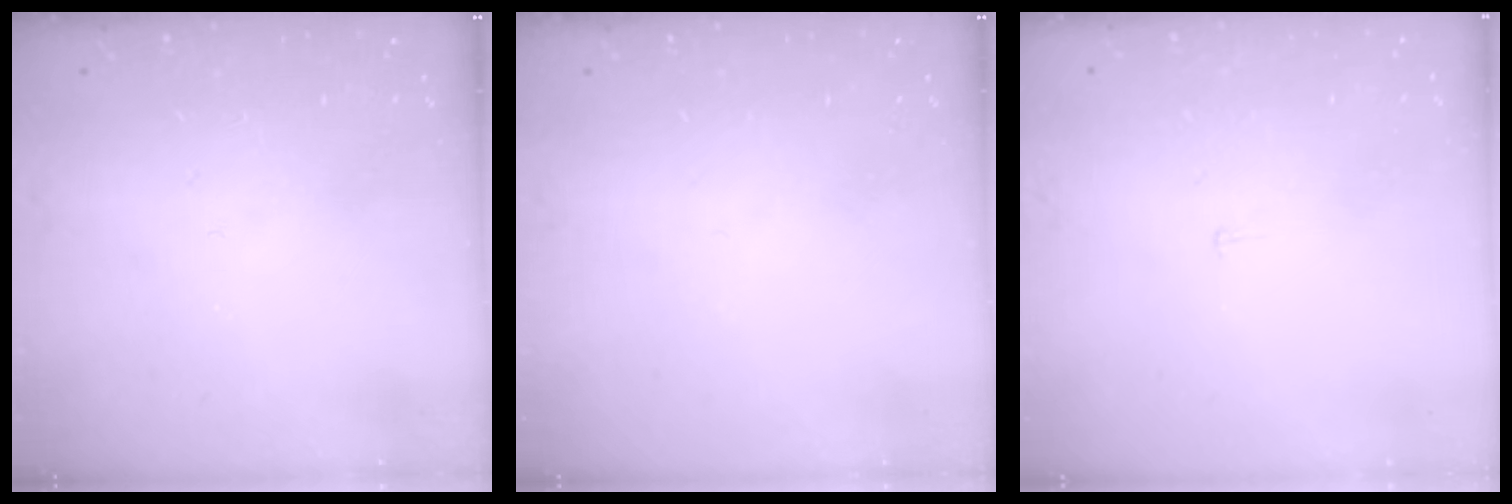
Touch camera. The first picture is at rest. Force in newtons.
{"total": 0.0}
{"total": 2.2, "press": 2.2, "slide": 0.1}